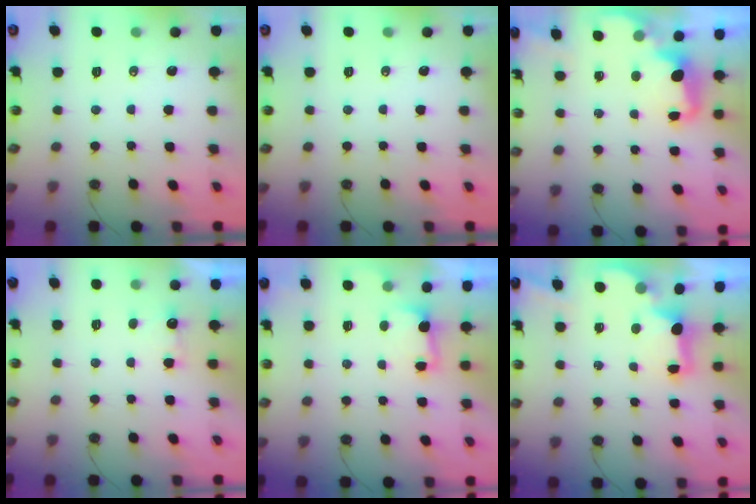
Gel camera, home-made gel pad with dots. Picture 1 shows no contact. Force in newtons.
{"total": 0.0}
{"total": 2.6, "press": 2.5, "slide": 0.6}
{"total": 2.1, "press": 1.9, "slide": 0.9}
{"total": 2.5, "press": 2.3, "slide": 0.8}
{"total": 2.5, "press": 2.4, "slide": 0.7}